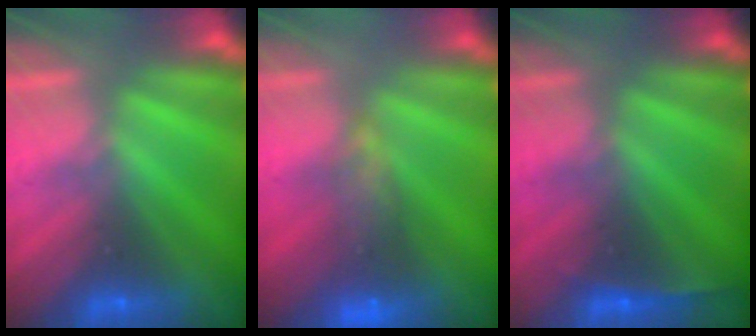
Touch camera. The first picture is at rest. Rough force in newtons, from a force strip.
{"total": 6.9}
{"total": 1.6}